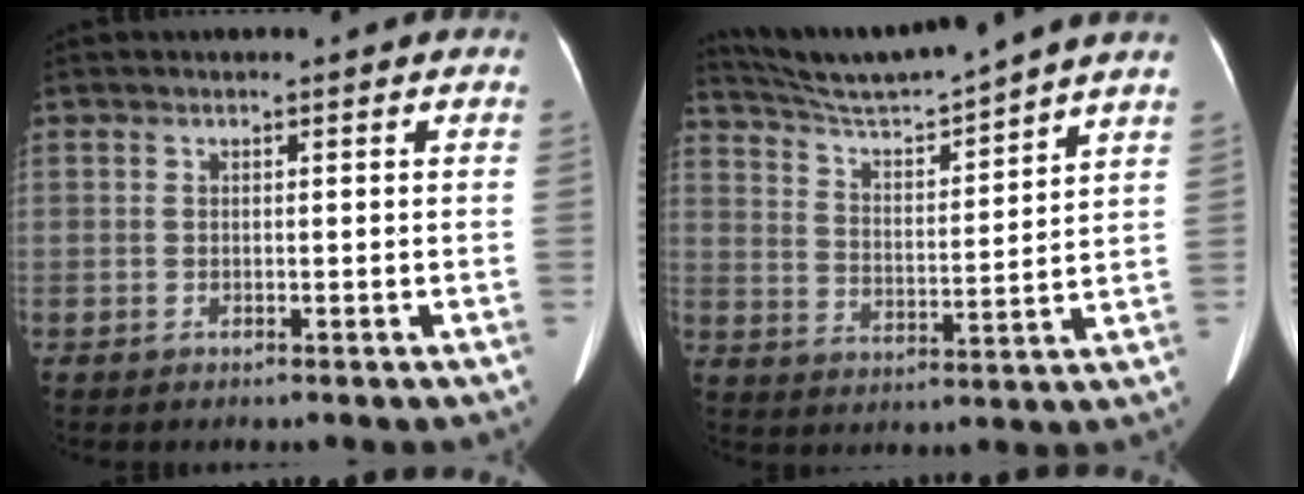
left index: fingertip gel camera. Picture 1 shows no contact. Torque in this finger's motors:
{"motor_torque": [-0.85, -1.29, -0.22, 0.00]}